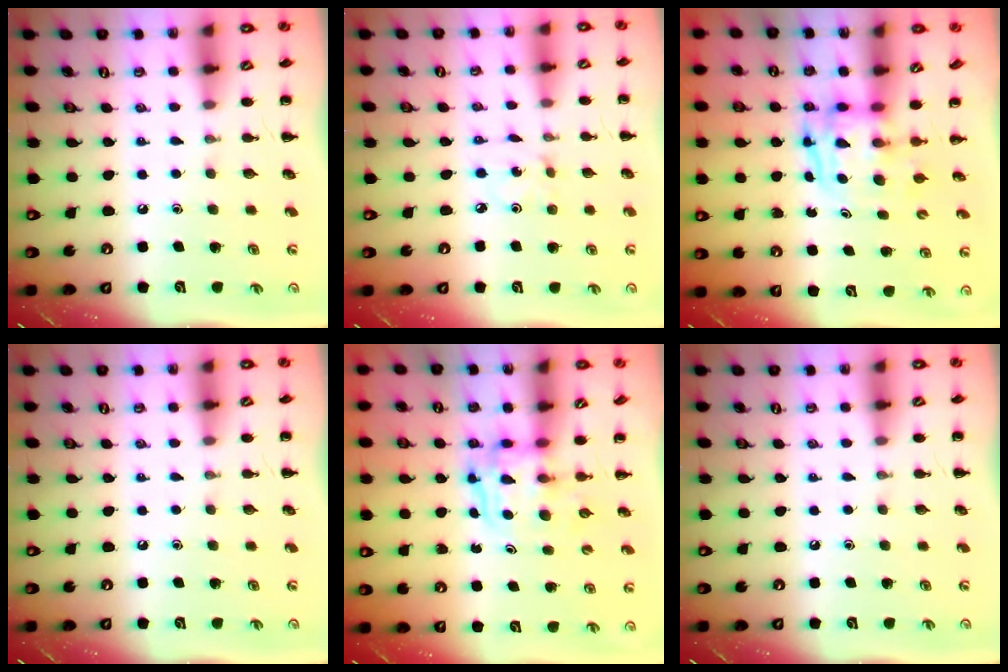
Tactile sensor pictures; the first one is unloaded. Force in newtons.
{"total": 1.0, "press": 0.9, "slide": 0.3}
{"total": 3.9, "press": 3.9, "slide": 0.4}
{"total": 0.0}
{"total": 3.4, "press": 3.4, "slide": 0.3}
{"total": 0.0}